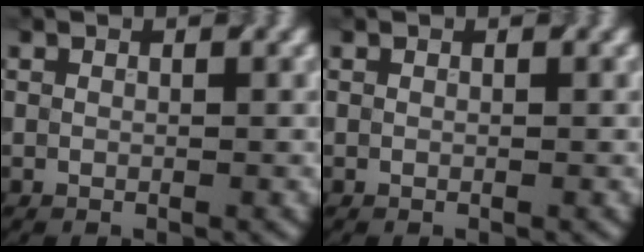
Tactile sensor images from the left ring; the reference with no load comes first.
{"total": 0.0}